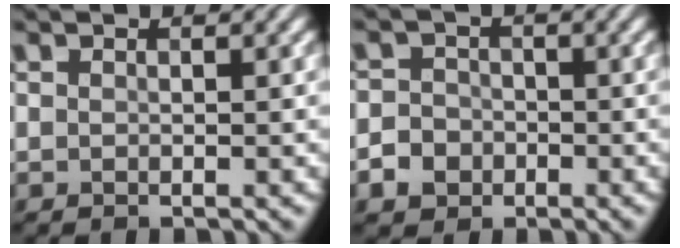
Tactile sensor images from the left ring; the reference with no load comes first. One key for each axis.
{"total": 3.4, "fx": -1.5, "fy": 3.0, "fz": 0.8, "tx": 0.005, "ty": -0.003, "tz": -0.038}